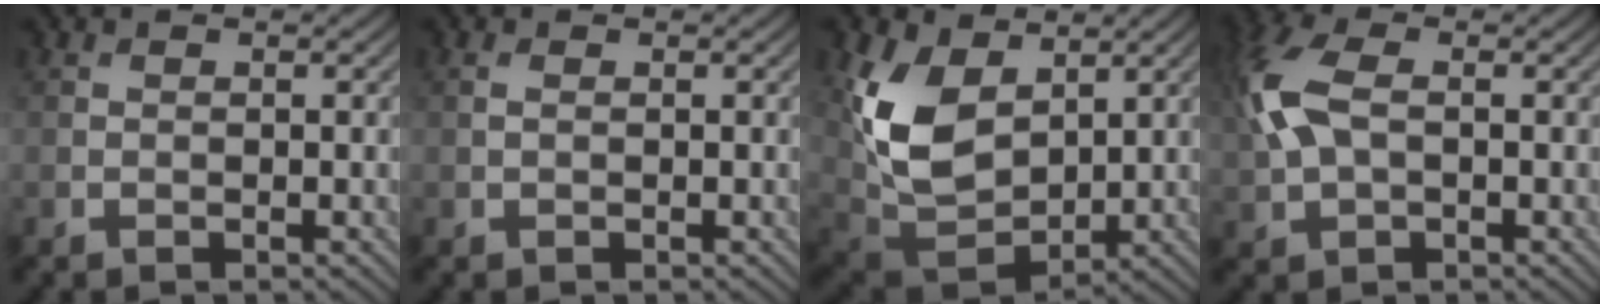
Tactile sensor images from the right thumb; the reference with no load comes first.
{"total": 0.7, "force": [0.2, 0.4, 0.6], "torque": [-0.017, 0.003, 0.002]}
{"total": 12.1, "force": [3.9, 7.7, 8.5], "torque": [-0.215, -0.004, 0.080]}
{"total": 8.1, "force": [0.9, 4.6, 6.6], "torque": [-0.192, 0.015, 0.011]}